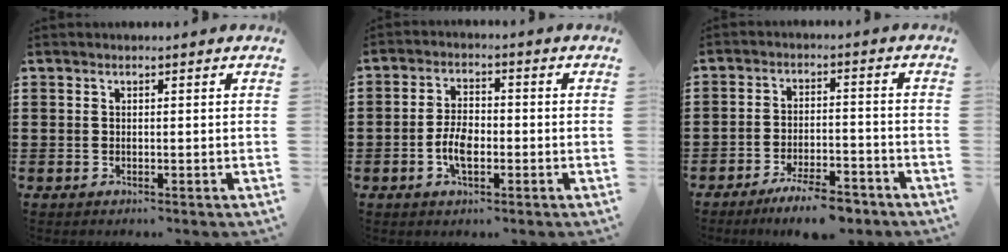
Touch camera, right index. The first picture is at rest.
{"total": 5.0, "force": [-1.4, 2.5, 4.1], "torque": [-0.092, 0.002, -0.030]}
{"total": 6.7, "force": [-5.7, 0.9, 3.3], "torque": [-0.062, -0.002, -0.107]}